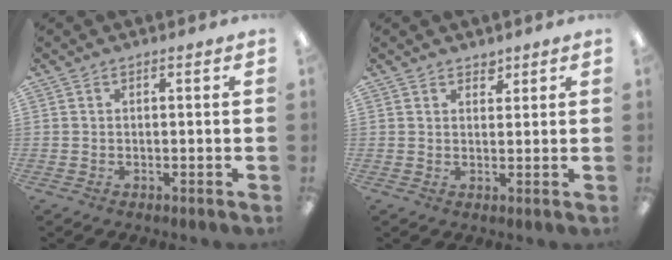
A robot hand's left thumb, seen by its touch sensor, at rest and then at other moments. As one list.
[{"total": 2.1, "force": [1.8, 1.1, 0.3], "torque": [0.010, -0.009, 0.031]}]